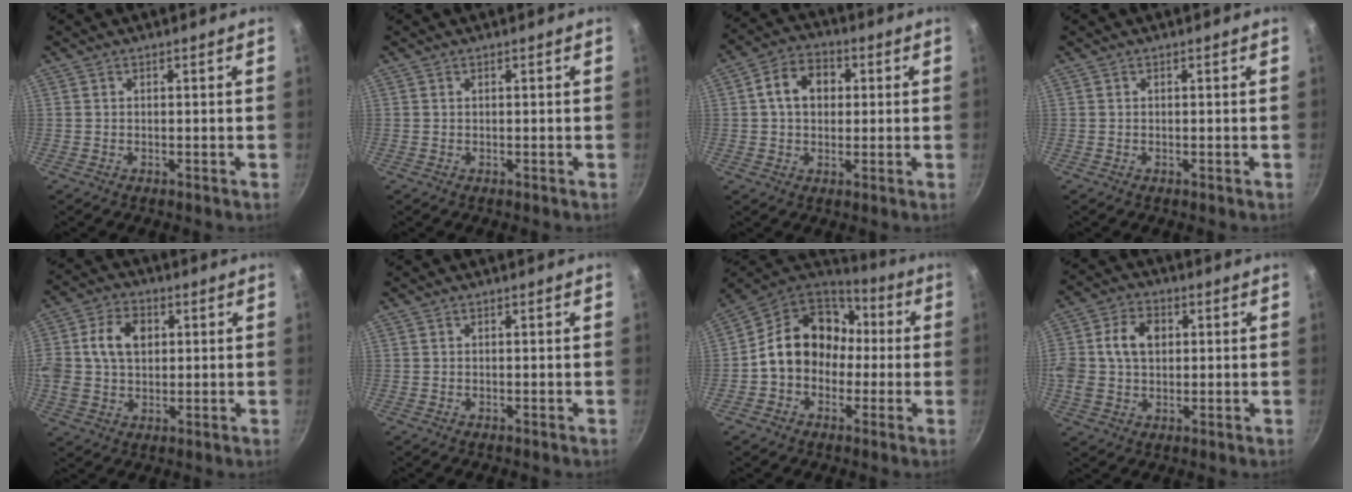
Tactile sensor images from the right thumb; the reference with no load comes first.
{"total": 0.0}
{"total": 8.6, "force": [1.5, 6.5, 5.4], "torque": [-0.065, 0.016, 0.012]}
{"total": 0.0}
{"total": 12.0, "force": [2.3, 8.9, 7.8], "torque": [-0.140, 0.013, 0.031]}
{"total": 0.0}
{"total": 16.5, "force": [0.1, 13.6, 9.4], "torque": [-0.119, 0.055, -0.012]}
{"total": 10.5, "force": [1.7, 7.8, 6.8], "torque": [-0.117, 0.012, 0.019]}